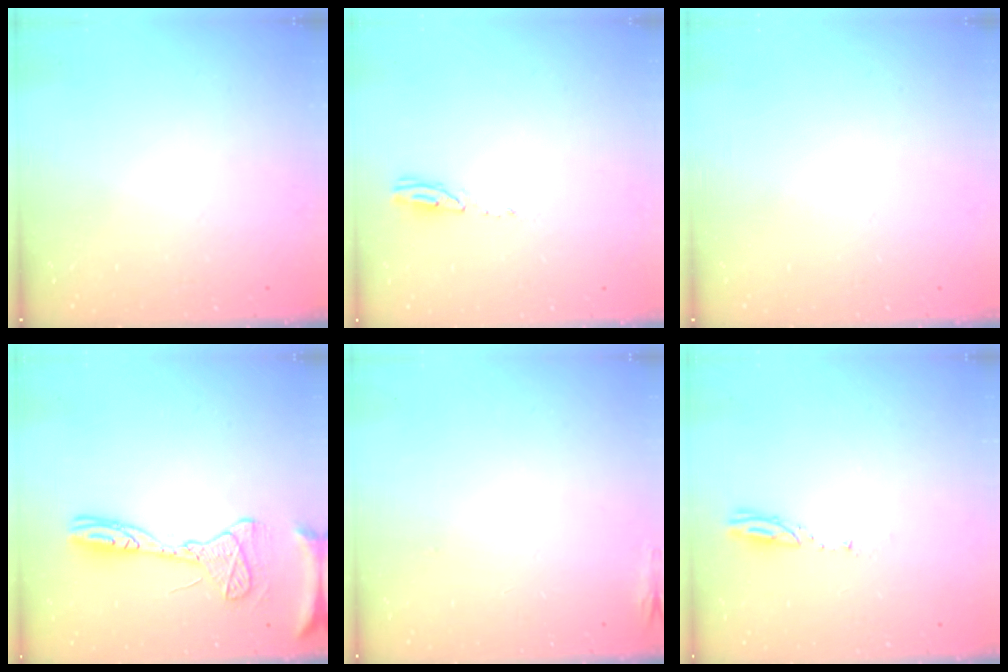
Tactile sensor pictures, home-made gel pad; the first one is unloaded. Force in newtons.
{"total": 3.4, "press": 3.3, "slide": 0.3}
{"total": 0.0}
{"total": 14.7, "press": 14.6, "slide": 1.4}
{"total": 6.3, "press": 5.9, "slide": 2.1}
{"total": 3.1, "press": 3.0, "slide": 0.3}